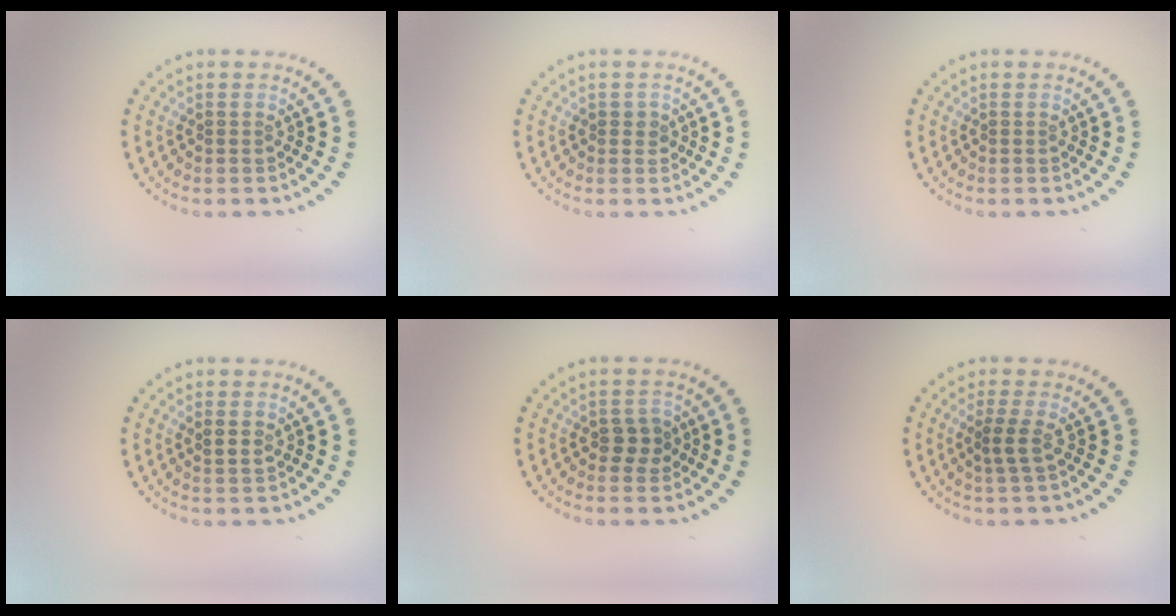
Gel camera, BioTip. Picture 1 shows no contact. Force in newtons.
{"total": 1.1, "press": 1.0, "slide": 0.6}
{"total": 0.0}
{"total": 1.2, "press": 1.1, "slide": 0.4}
{"total": 2.2, "press": 2.1, "slide": 0.4}
{"total": 1.4, "press": 1.1, "slide": 0.8}